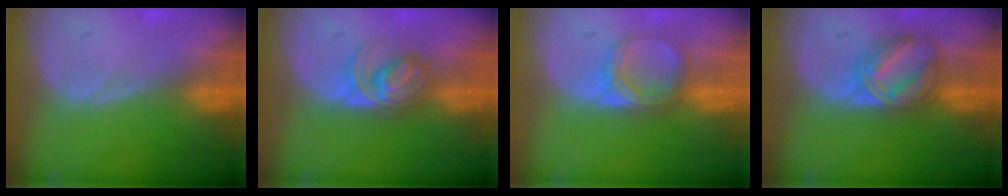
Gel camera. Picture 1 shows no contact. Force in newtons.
{"total": 5.9, "press": 5.2, "slide": 2.9}
{"total": 5.2, "press": 4.7, "slide": 2.3}
{"total": 6.3, "press": 6.3, "slide": 0.3}